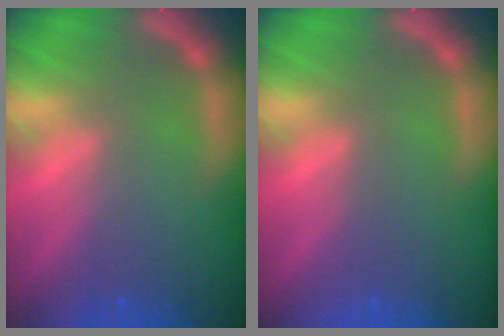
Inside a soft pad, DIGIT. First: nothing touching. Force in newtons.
{"total": 0.0}